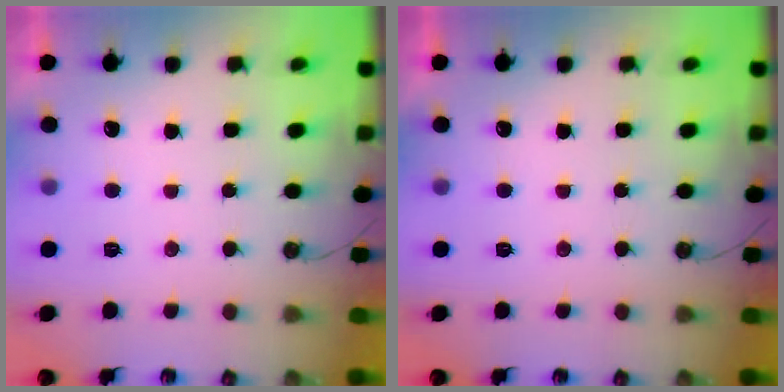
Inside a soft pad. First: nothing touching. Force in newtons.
{"total": 0.0}